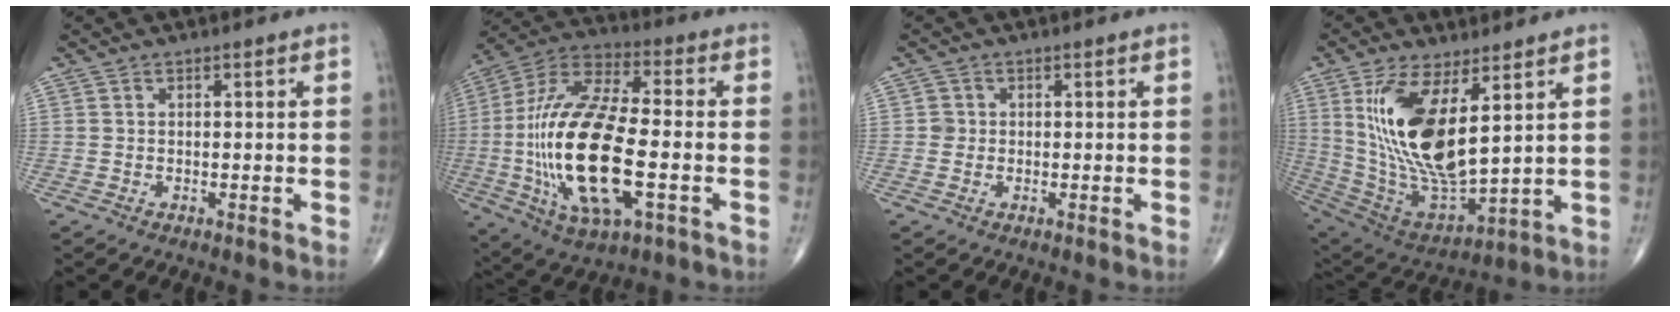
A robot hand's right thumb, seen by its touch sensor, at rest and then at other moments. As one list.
[{"total": 25.0, "force": [-4.1, 9.7, 22.7], "torque": [-0.482, 0.016, -0.065]}, {"total": 1.4, "force": [0.0, 1.4, 0.2], "torque": [0.006, 0.004, -0.002]}, {"total": 19.3, "force": [5.7, 7.6, 16.8], "torque": [-0.324, -0.035, 0.126]}]